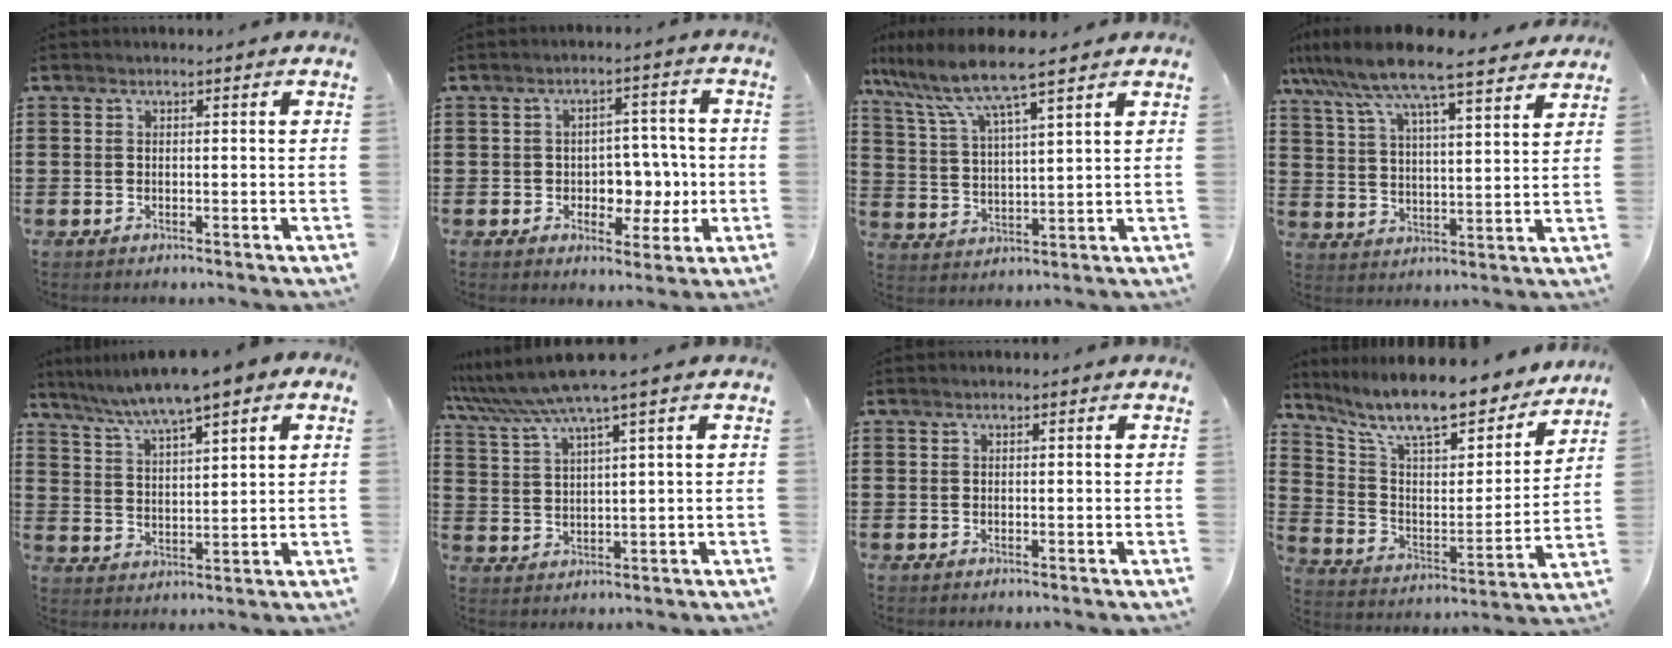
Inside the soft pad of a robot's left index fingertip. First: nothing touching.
{"total": 5.5, "force": [-0.4, 4.5, 3.2], "torque": [-0.052, 0.001, -0.015]}
{"total": 8.0, "force": [6.6, 0.3, 4.5], "torque": [-0.113, -0.031, 0.112]}
{"total": 9.1, "force": [8.0, 0.6, 4.4], "torque": [-0.116, -0.039, 0.135]}
{"total": 6.3, "force": [5.1, 0.3, 3.6], "torque": [-0.089, -0.020, 0.085]}
{"total": 5.7, "force": [4.1, -0.3, 4.1], "torque": [-0.099, -0.021, 0.065]}
{"total": 0.0}
{"total": 11.5, "force": [9.8, 1.8, 5.7], "torque": [-0.143, -0.062, 0.166]}